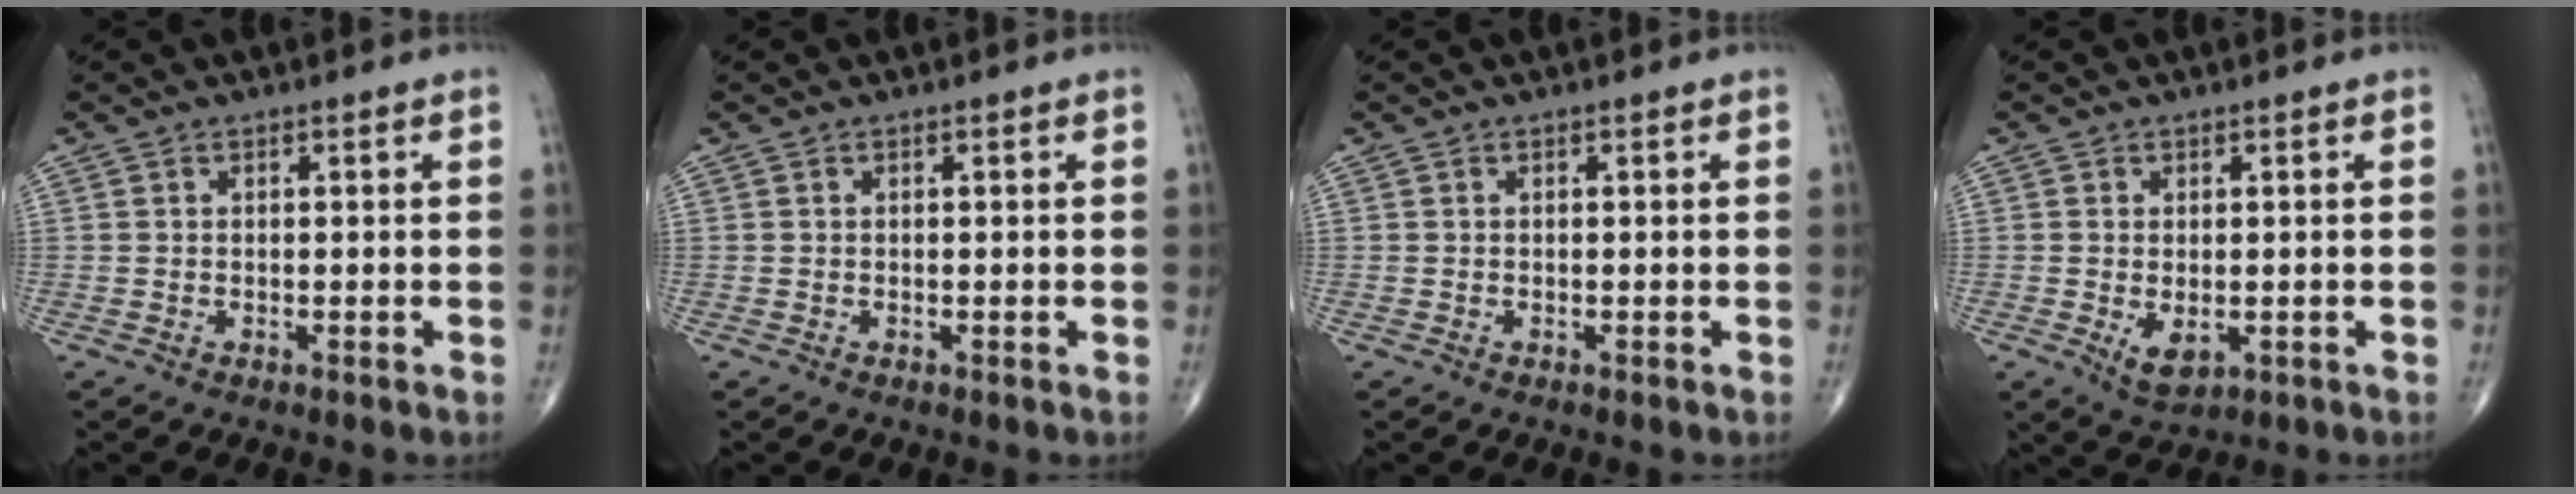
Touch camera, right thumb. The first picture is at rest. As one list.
[{"total": 0.0}, {"total": 0.0}, {"total": 3.9, "force": [-0.8, 2.2, 3.2], "torque": [-0.047, -0.010, -0.001]}]